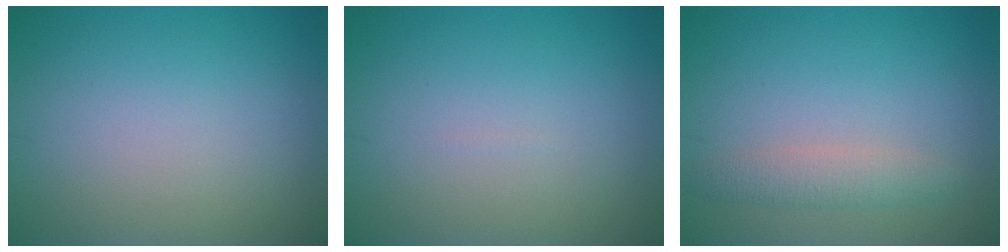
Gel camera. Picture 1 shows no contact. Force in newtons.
{"total": 0.0}
{"total": 2.1, "press": 2.1, "slide": 0.0}